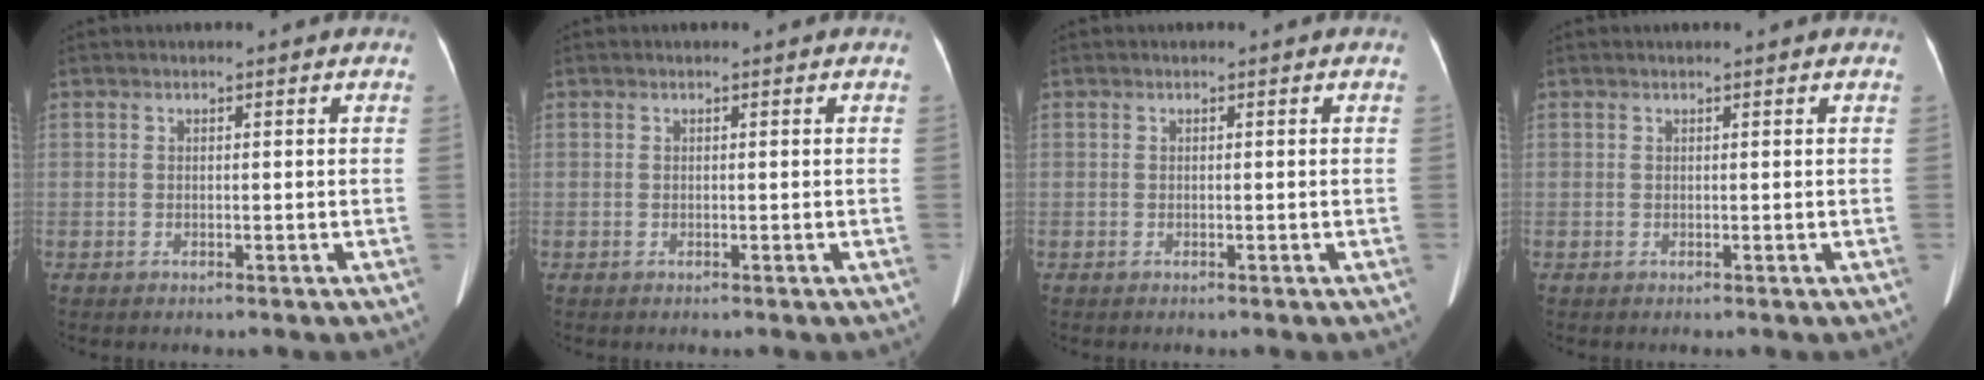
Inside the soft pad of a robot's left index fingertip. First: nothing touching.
{"total": 0.0}
{"total": 0.0}
{"total": 0.7, "force": [0.7, 0.0, 0.3], "torque": [-0.005, 0.016, 0.010]}